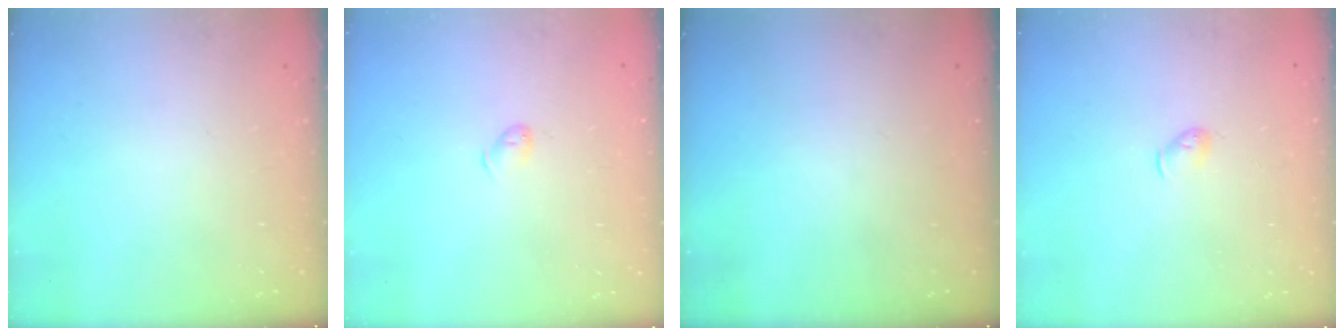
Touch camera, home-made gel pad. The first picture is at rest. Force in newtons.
{"total": 5.1, "press": 5.0, "slide": 0.8}
{"total": 0.0}
{"total": 4.0, "press": 3.9, "slide": 0.8}